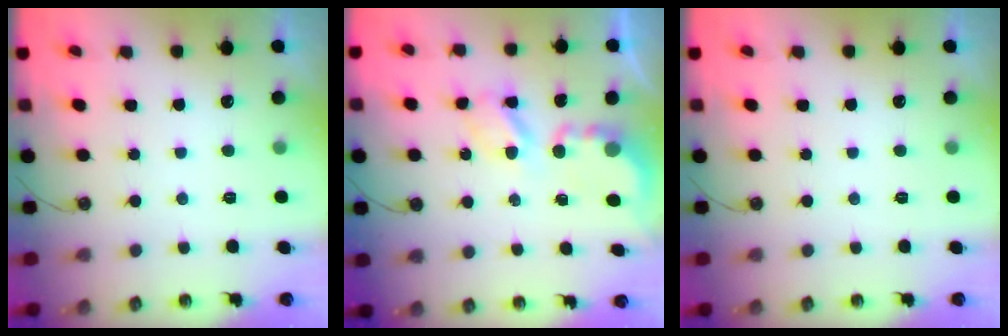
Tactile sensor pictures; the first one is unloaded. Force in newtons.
{"total": 5.4, "press": 5.4, "slide": 0.2}
{"total": 0.0}